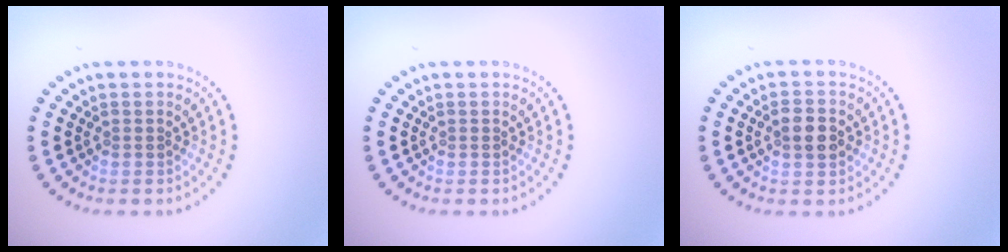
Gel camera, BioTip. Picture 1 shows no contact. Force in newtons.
{"total": 0.0}
{"total": 2.6, "press": 2.6, "slide": 0.2}